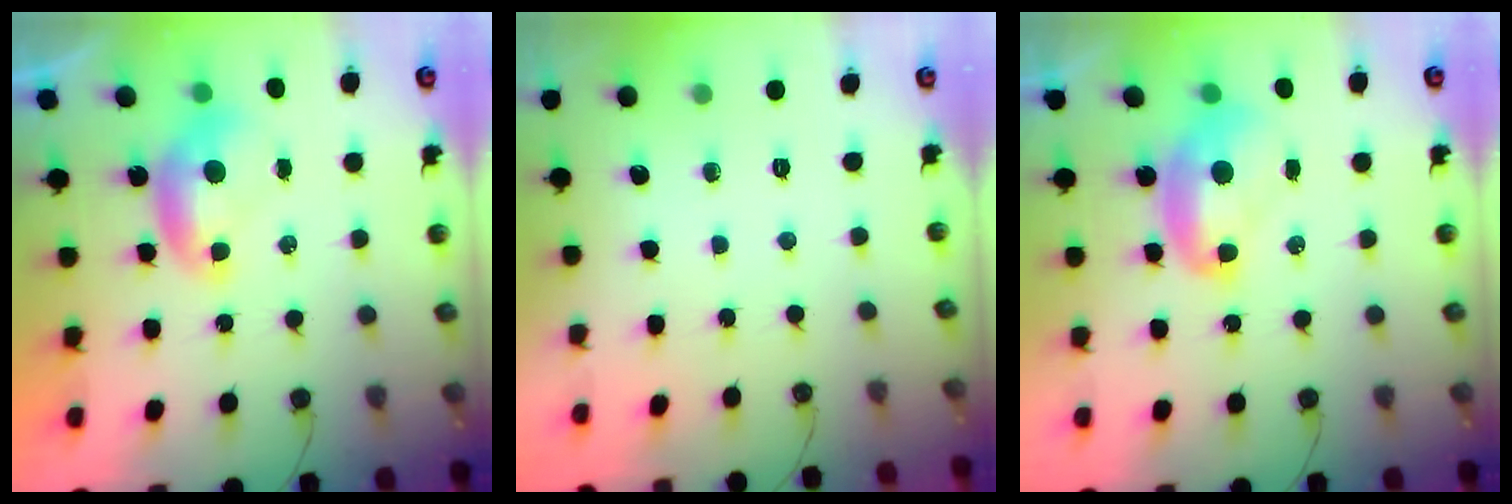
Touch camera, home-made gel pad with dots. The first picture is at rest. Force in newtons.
{"total": 0.0}
{"total": 2.4, "press": 2.4, "slide": 0.3}